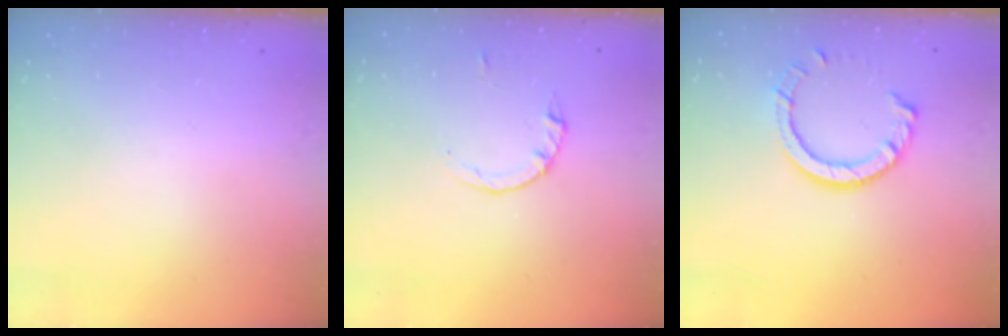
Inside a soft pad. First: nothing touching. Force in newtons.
{"total": 2.2, "press": 2.1, "slide": 0.3}
{"total": 8.8, "press": 8.7, "slide": 1.0}